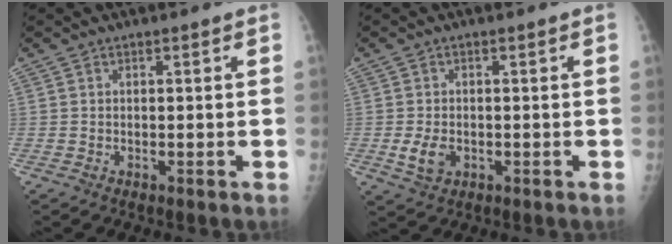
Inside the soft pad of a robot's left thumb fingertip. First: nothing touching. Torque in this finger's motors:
{"motor_torque": [-0.54, 0.62, 0.53, 0.05, 0.04]}